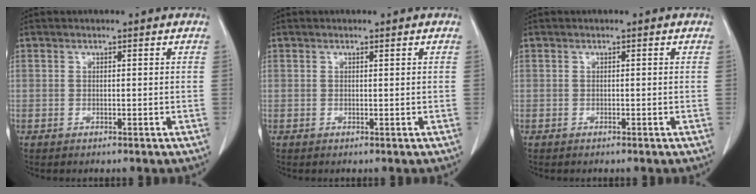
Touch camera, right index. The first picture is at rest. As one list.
[{"total": 0.0}, {"total": 0.0}]